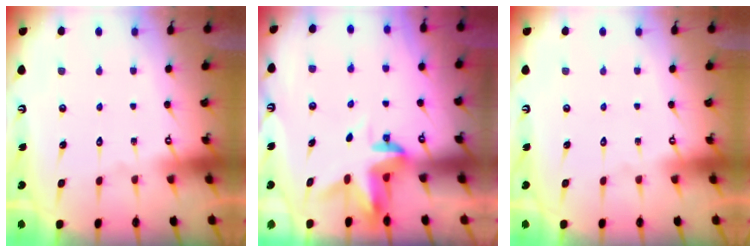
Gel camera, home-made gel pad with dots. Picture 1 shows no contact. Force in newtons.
{"total": 3.5, "press": 3.5, "slide": 0.2}
{"total": 0.0}